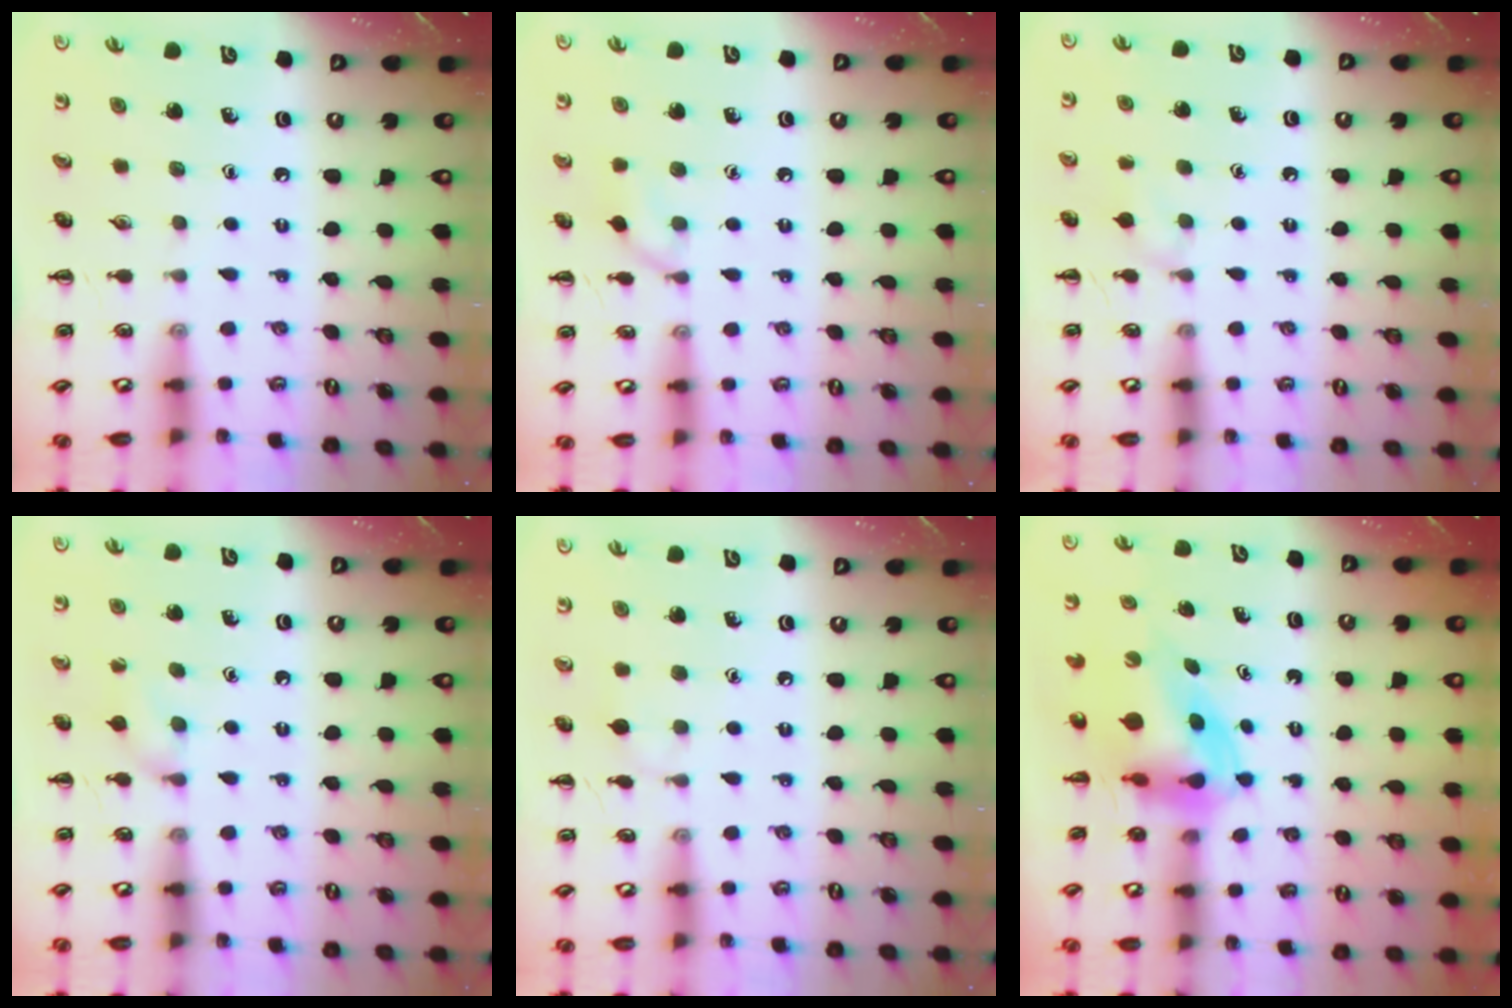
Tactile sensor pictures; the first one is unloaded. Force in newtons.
{"total": 6.6, "press": 6.4, "slide": 1.4}
{"total": 6.6, "press": 6.2, "slide": 2.1}
{"total": 7.1, "press": 6.9, "slide": 2.0}
{"total": 5.4, "press": 5.1, "slide": 1.6}
{"total": 5.7, "press": 5.7, "slide": 0.8}